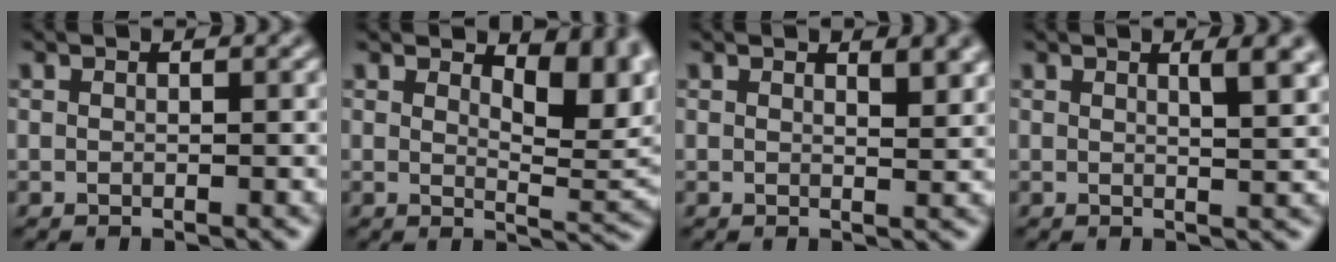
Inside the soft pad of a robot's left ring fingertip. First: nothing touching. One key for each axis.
{"total": 5.9, "fx": 2.7, "fy": 2.5, "fz": 4.6, "tx": -0.058, "ty": -0.008, "tz": 0.041}
{"total": 2.4, "fx": 1.3, "fy": 0.8, "fz": 1.9, "tx": -0.021, "ty": -0.001, "tz": 0.022}
{"total": 3.3, "fx": 1.4, "fy": 1.0, "fz": 2.8, "tx": -0.022, "ty": 0.003, "tz": 0.018}